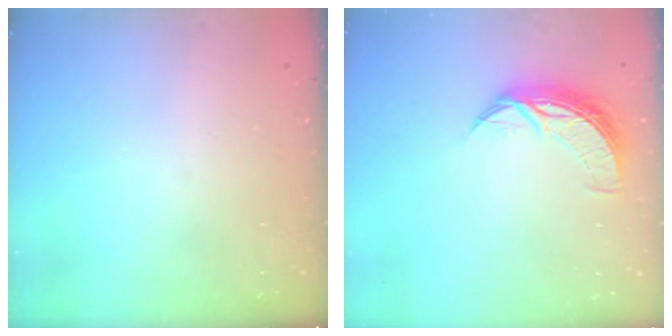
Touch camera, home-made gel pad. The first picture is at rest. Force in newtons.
{"total": 8.2, "press": 8.2, "slide": 0.7}